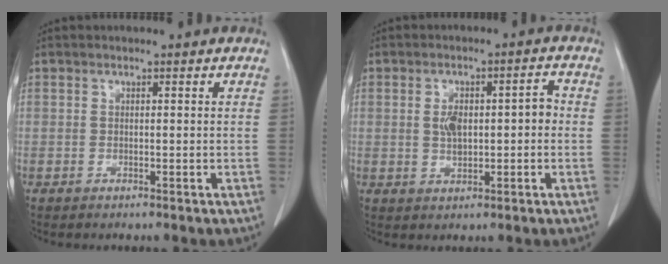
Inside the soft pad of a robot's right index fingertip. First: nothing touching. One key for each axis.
{"total": 5.8, "fx": 0.0, "fy": 2.6, "fz": 5.2, "tx": -0.088, "ty": 0.021, "tz": 0.004}